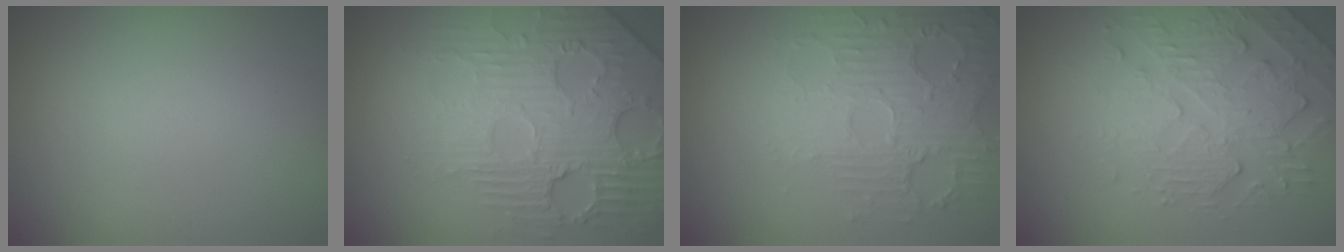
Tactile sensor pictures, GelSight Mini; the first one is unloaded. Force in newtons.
{"total": 5.7, "press": 5.0, "slide": 2.7}
{"total": 5.5, "press": 3.7, "slide": 4.1}
{"total": 4.9, "press": 3.7, "slide": 3.2}